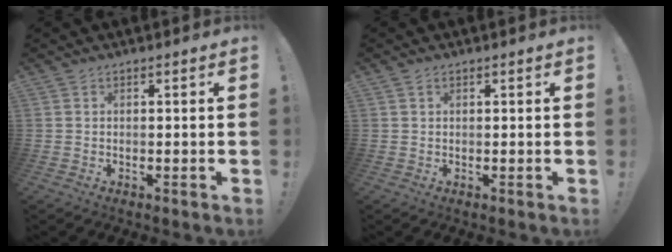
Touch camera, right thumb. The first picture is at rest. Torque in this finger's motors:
{"motor_torque": [-0.33, 0.22, 0.02, -0.11, 0.11]}